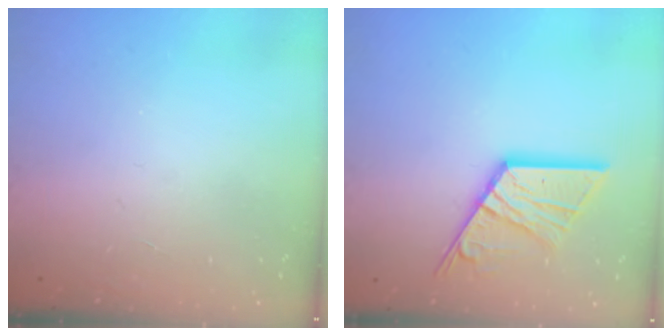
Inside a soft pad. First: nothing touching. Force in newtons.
{"total": 13.8, "press": 13.8, "slide": 1.0}